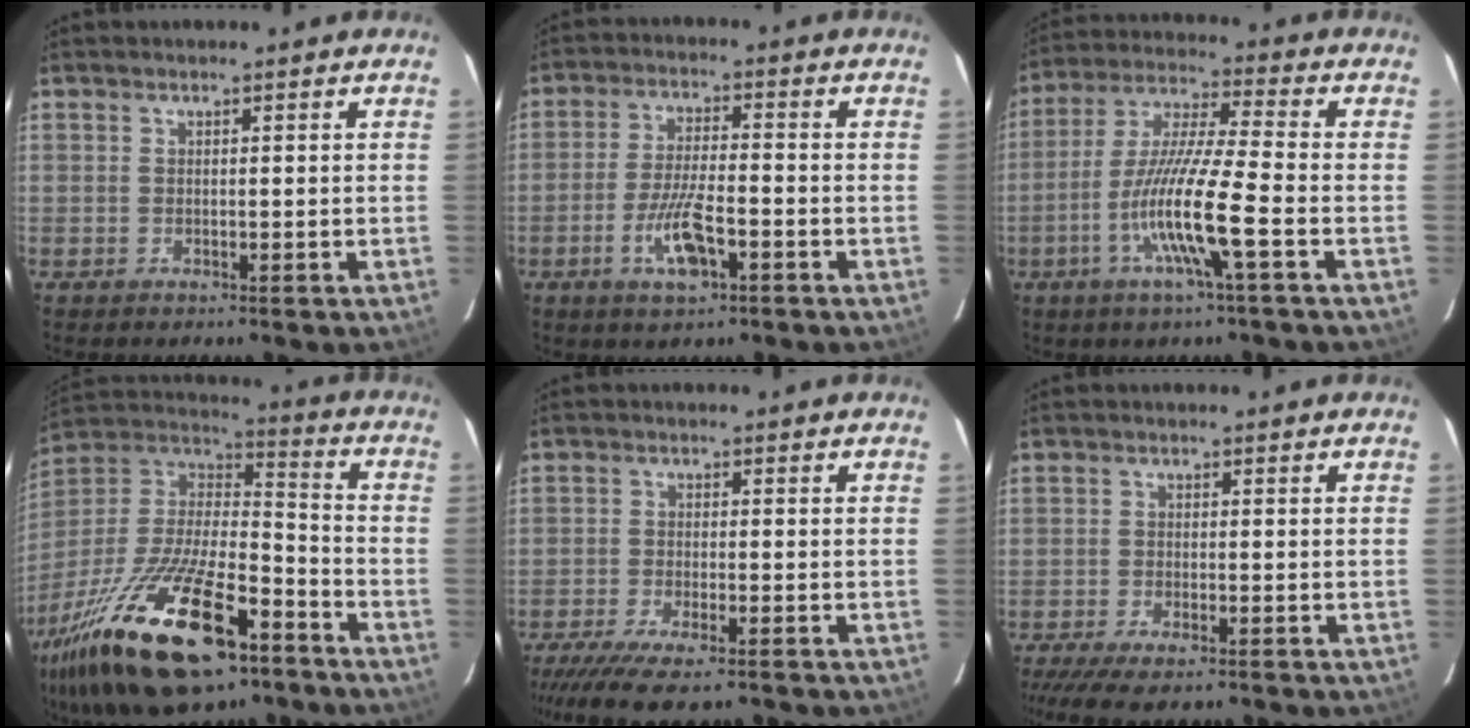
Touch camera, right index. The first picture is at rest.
{"total": 7.6, "force": [-3.2, 1.8, 6.6], "torque": [-0.130, -0.006, -0.057]}
{"total": 12.9, "force": [-4.3, -0.3, 12.2], "torque": [-0.242, -0.008, -0.087]}
{"total": 26.9, "force": [-16.7, 8.3, 19.4], "torque": [-0.387, -0.028, -0.293]}
{"total": 11.4, "force": [-9.3, 1.8, 6.3], "torque": [-0.092, -0.020, -0.143]}
{"total": 10.1, "force": [-8.3, 2.2, 5.3], "torque": [-0.081, -0.011, -0.124]}